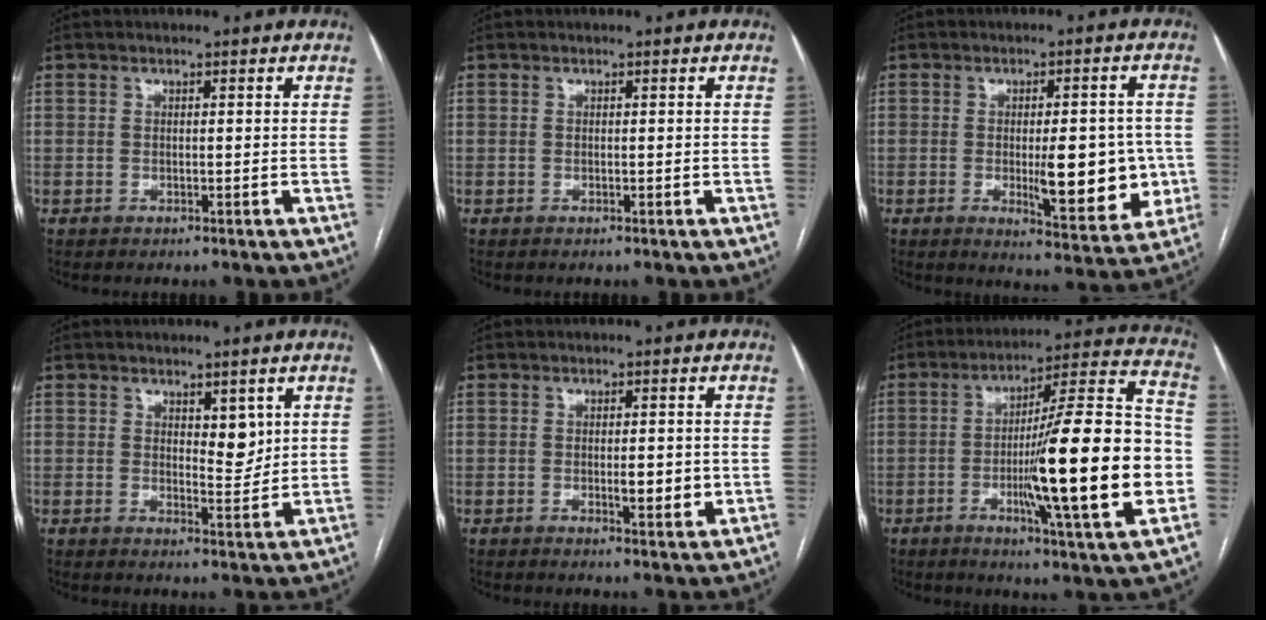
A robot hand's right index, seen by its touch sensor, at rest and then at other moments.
{"total": 0.0}
{"total": 11.7, "force": [-1.6, 3.6, 11.0], "torque": [-0.139, -0.004, -0.012]}
{"total": 3.9, "force": [1.6, 1.7, 3.1], "torque": [-0.041, -0.009, 0.028]}
{"total": 3.8, "force": [-0.4, 1.1, 3.6], "torque": [-0.054, -0.003, -0.004]}
{"total": 23.1, "force": [-4.5, 1.0, 22.7], "torque": [-0.318, 0.003, -0.072]}